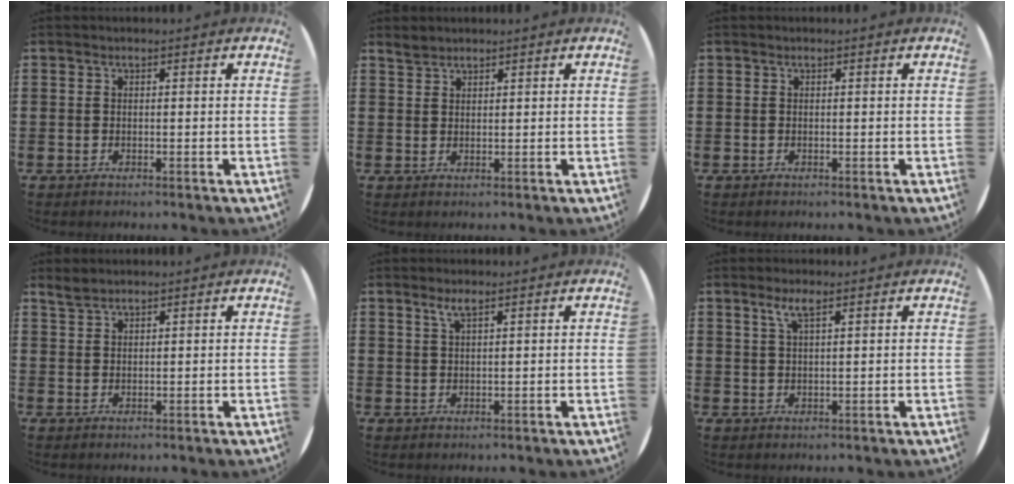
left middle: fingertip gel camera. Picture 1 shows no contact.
{"total": 1.5, "force": [1.5, 0.3, -0.1], "torque": [0.001, 0.004, 0.029]}
{"total": 0.0}
{"total": 1.8, "force": [1.7, 0.3, 0.4], "torque": [-0.009, 0.003, 0.032]}
{"total": 1.9, "force": [1.3, 0.3, 1.4], "torque": [-0.027, 0.004, 0.022]}
{"total": 2.7, "force": [1.7, 0.5, 2.1], "torque": [-0.043, 0.006, 0.028]}